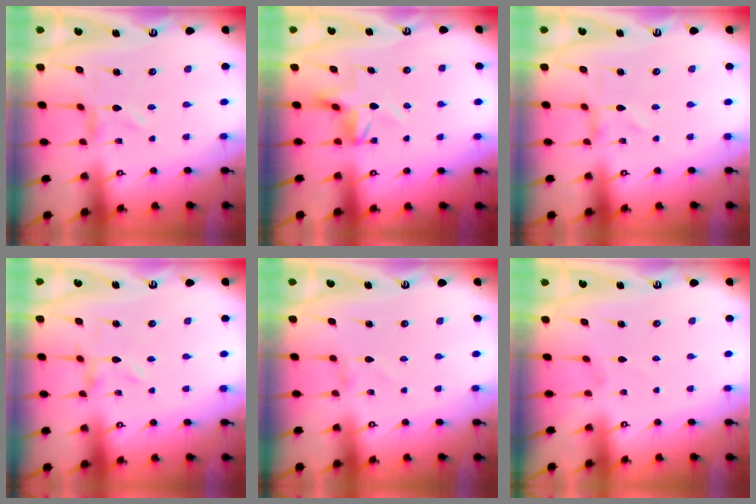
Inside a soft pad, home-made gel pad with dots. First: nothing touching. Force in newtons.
{"total": 3.9, "press": 3.9, "slide": 0.4}
{"total": 0.0}
{"total": 0.0}
{"total": 1.1, "press": 1.1, "slide": 0.1}
{"total": 1.5, "press": 1.5, "slide": 0.1}